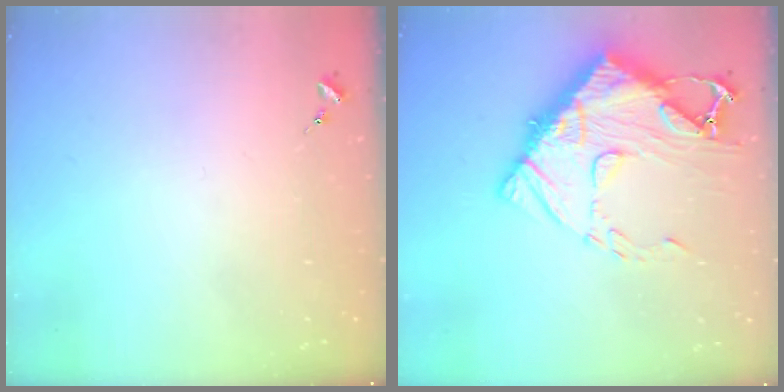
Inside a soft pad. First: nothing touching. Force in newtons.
{"total": 17.4, "press": 17.4, "slide": 1.6}